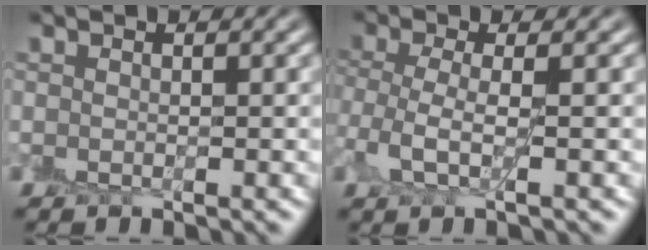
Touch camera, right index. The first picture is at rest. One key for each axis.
{"total": 2.4, "fx": -0.3, "fy": 0.9, "fz": 2.2, "tx": -0.063, "ty": -0.001, "tz": -0.008}